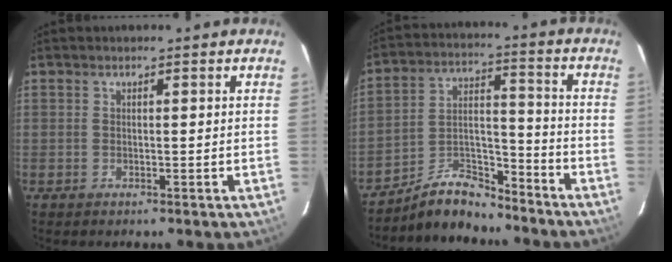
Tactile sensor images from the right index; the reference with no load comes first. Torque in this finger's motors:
{"motor_torque": [0.17, -0.64, -0.30, -0.21]}